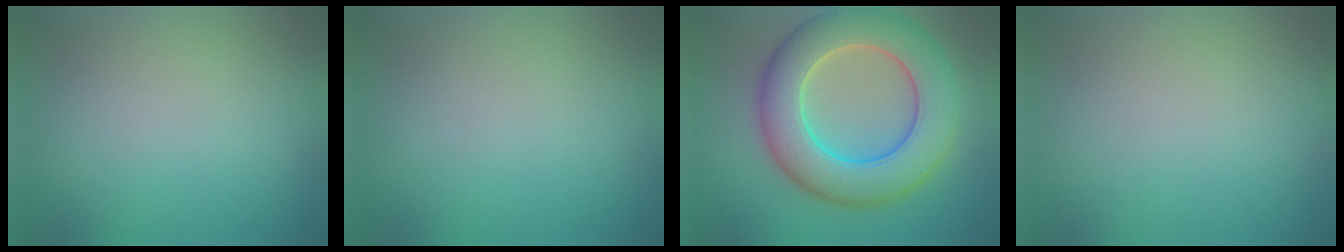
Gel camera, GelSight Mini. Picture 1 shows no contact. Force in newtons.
{"total": 0.0}
{"total": 10.5, "press": 10.5, "slide": 0.6}
{"total": 0.0}